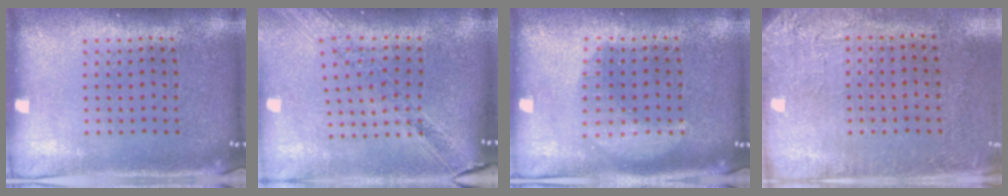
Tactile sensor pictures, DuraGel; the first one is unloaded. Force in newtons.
{"total": 1.3, "press": 1.3, "slide": 0.4}
{"total": 1.4, "press": 1.4, "slide": 0.1}
{"total": 2.7, "press": 2.4, "slide": 1.3}